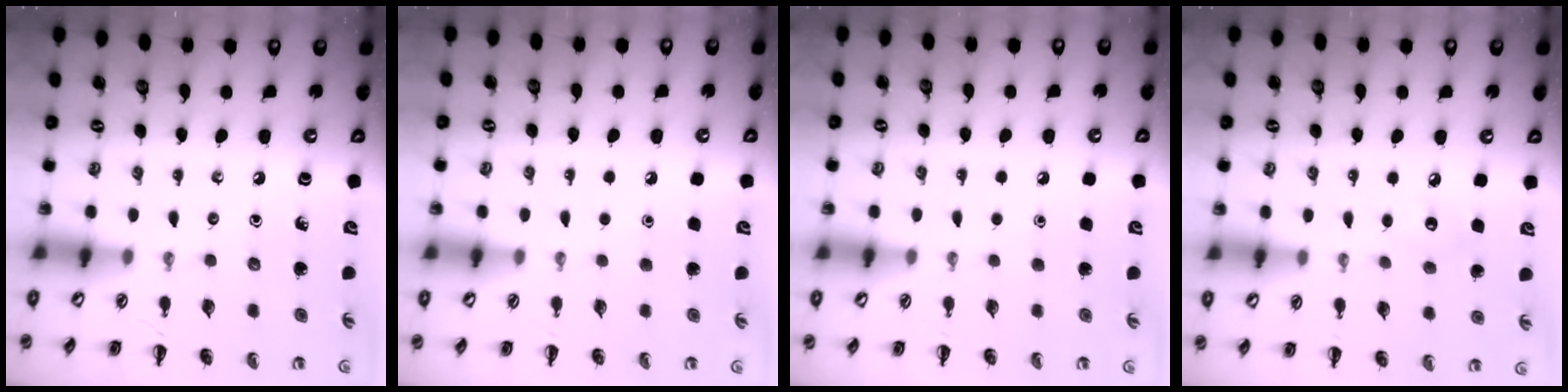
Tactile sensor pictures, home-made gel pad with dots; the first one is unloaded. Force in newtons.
{"total": 1.7, "press": 1.7, "slide": 0.1}
{"total": 1.7, "press": 1.6, "slide": 0.1}
{"total": 5.8, "press": 5.6, "slide": 1.6}